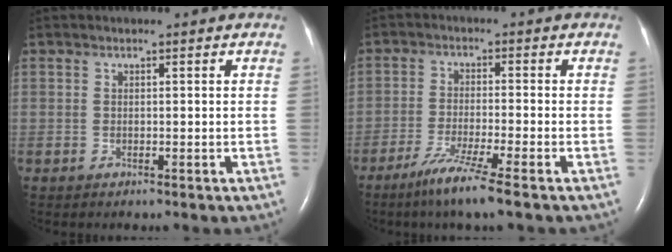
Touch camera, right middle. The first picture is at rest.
{"total": 6.7, "force": [-4.5, -0.7, 4.9], "torque": [-0.095, -0.021, -0.087]}